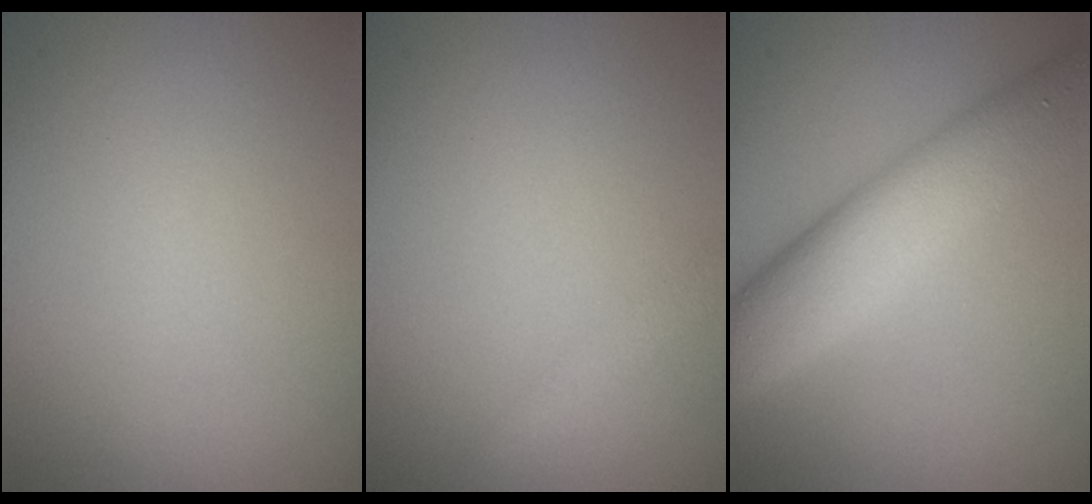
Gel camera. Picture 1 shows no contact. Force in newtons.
{"total": 1.3, "press": 1.3, "slide": 0.0}
{"total": 8.1, "press": 8.1, "slide": 0.2}